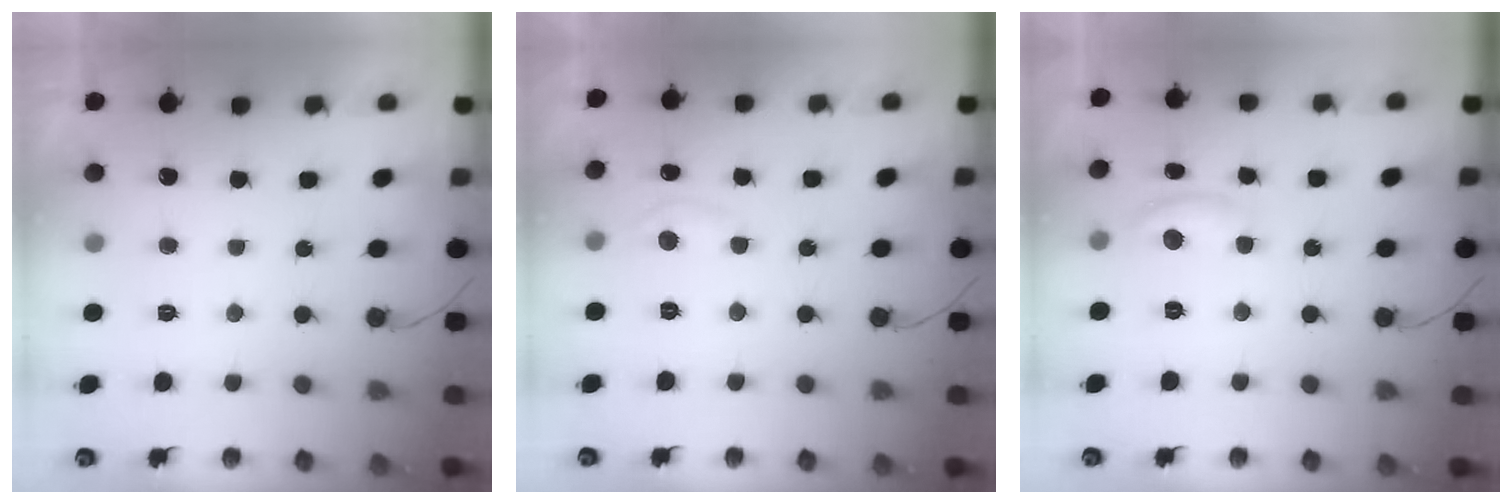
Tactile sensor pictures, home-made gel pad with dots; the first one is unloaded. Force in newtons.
{"total": 4.8, "press": 4.7, "slide": 0.6}
{"total": 7.4, "press": 7.4, "slide": 0.5}